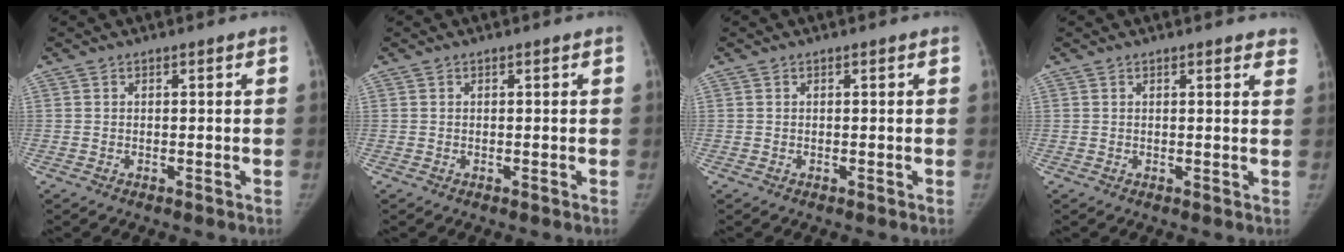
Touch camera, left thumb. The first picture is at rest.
{"total": 0.0}
{"total": 0.0}
{"total": 3.4, "force": [2.8, 1.0, 1.6], "torque": [0.000, -0.006, 0.021]}